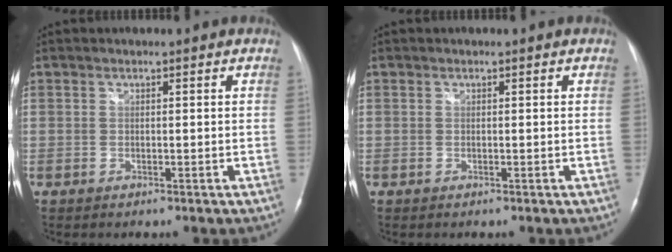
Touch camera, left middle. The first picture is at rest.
{"total": 0.0}